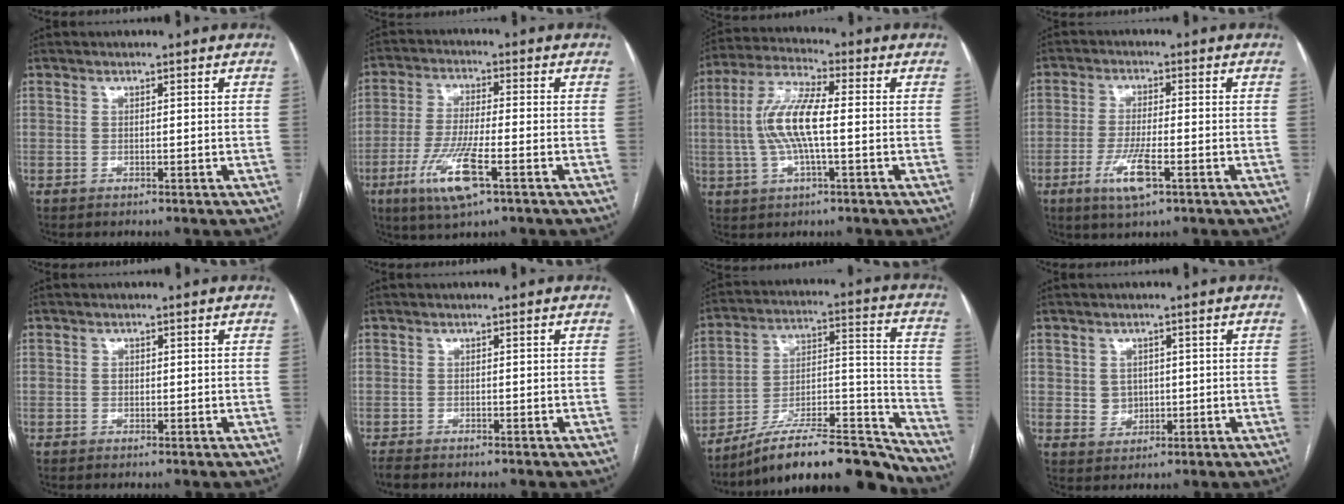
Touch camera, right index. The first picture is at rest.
{"total": 10.5, "force": [-4.7, 1.6, 9.2], "torque": [-0.189, -0.020, -0.083]}
{"total": 10.5, "force": [-0.4, 2.2, 10.2], "torque": [-0.216, 0.011, -0.012]}
{"total": 6.8, "force": [-3.0, 1.2, 6.0], "torque": [-0.120, -0.012, -0.051]}
{"total": 1.2, "force": [0.0, 1.0, 0.6], "torque": [-0.014, 0.009, 0.002]}
{"total": 2.2, "force": [-2.0, 0.5, 0.8], "torque": [-0.019, -0.006, -0.029]}
{"total": 22.2, "force": [-19.1, 3.4, 10.8], "torque": [-0.130, 0.037, -0.310]}
{"total": 3.4, "force": [0.3, 3.1, 1.2], "torque": [-0.015, 0.006, 0.013]}